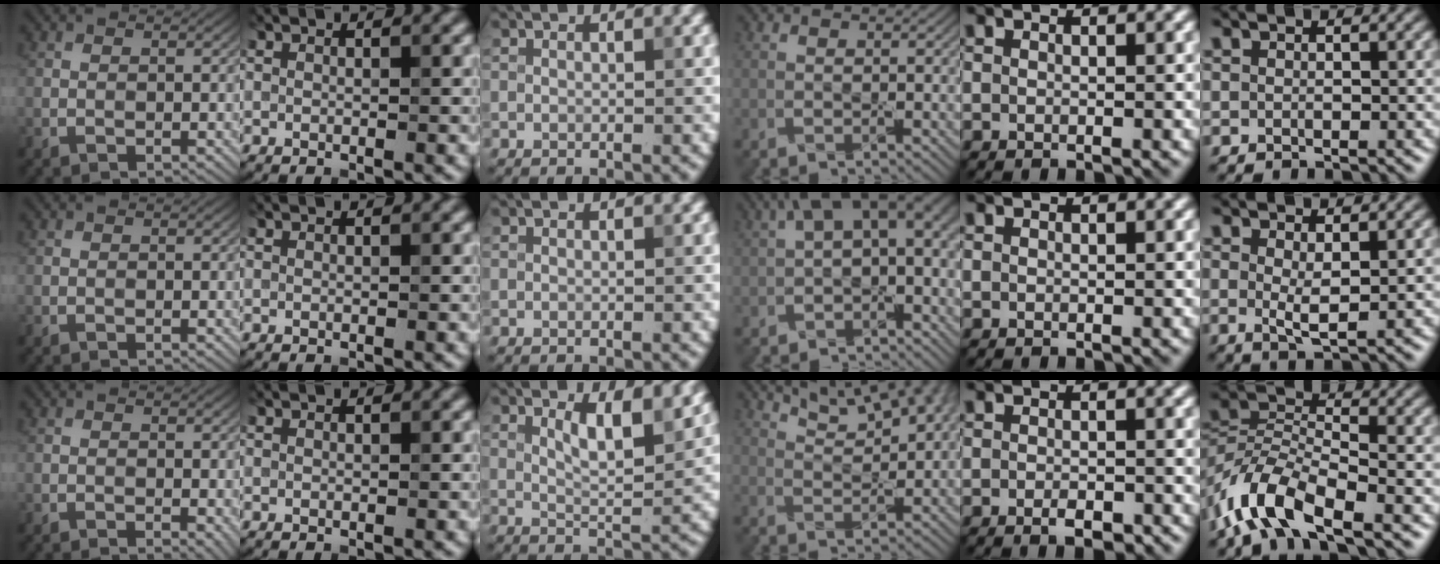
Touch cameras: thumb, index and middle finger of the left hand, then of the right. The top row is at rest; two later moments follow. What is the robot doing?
{"motion": "pour", "object": "sugar"}